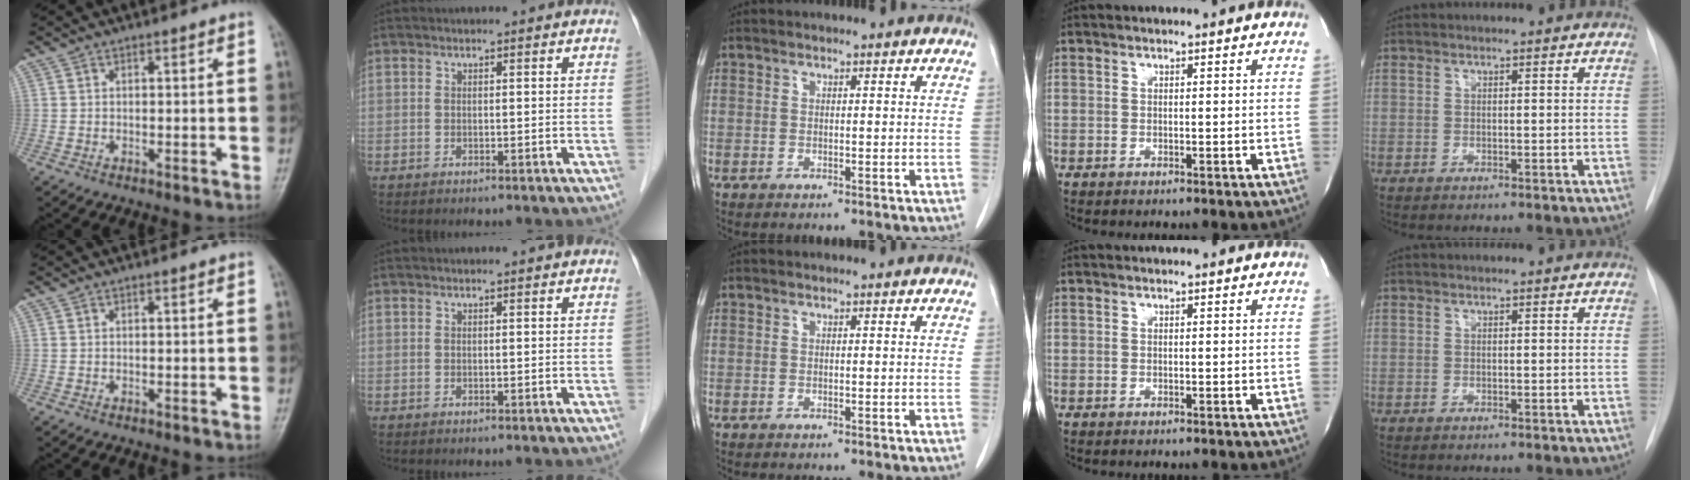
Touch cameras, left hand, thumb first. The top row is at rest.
{}